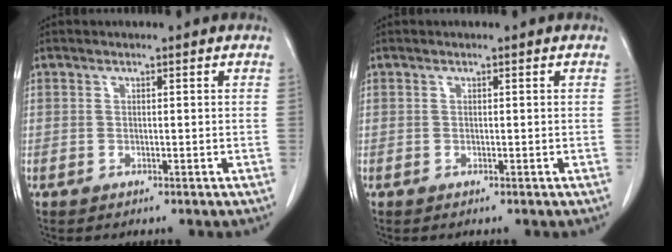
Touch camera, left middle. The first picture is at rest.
{"total": 0.0}